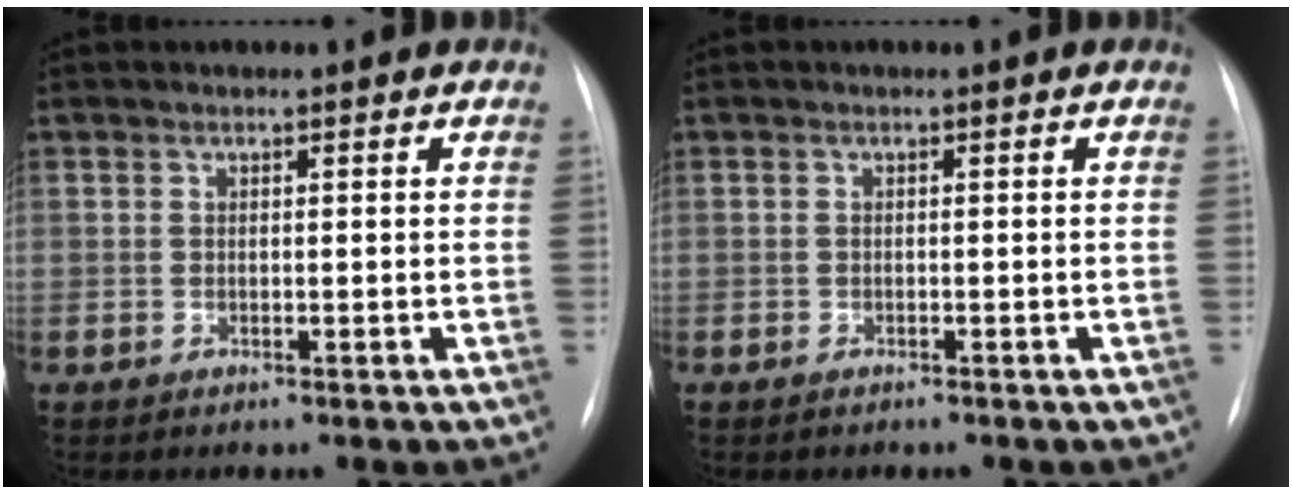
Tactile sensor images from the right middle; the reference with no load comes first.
{"total": 1.4, "force": [-1.1, 0.6, 0.5], "torque": [-0.017, -0.003, -0.008]}